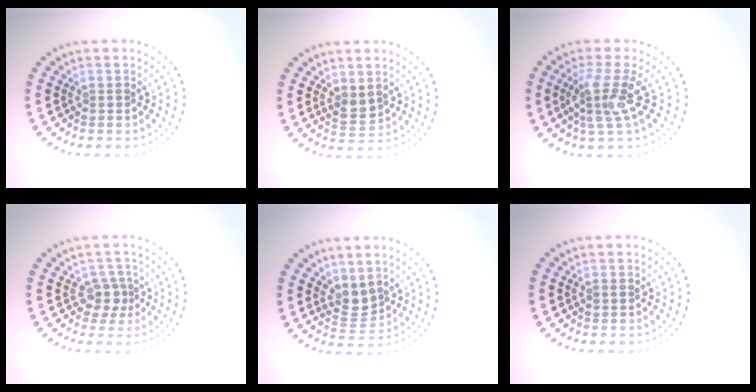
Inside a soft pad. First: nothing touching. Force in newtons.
{"total": 1.6, "press": 1.5, "slide": 0.5}
{"total": 3.3, "press": 2.5, "slide": 2.1}
{"total": 2.1, "press": 1.7, "slide": 1.2}
{"total": 2.3, "press": 1.8, "slide": 1.5}
{"total": 0.8, "press": 0.8, "slide": 0.1}